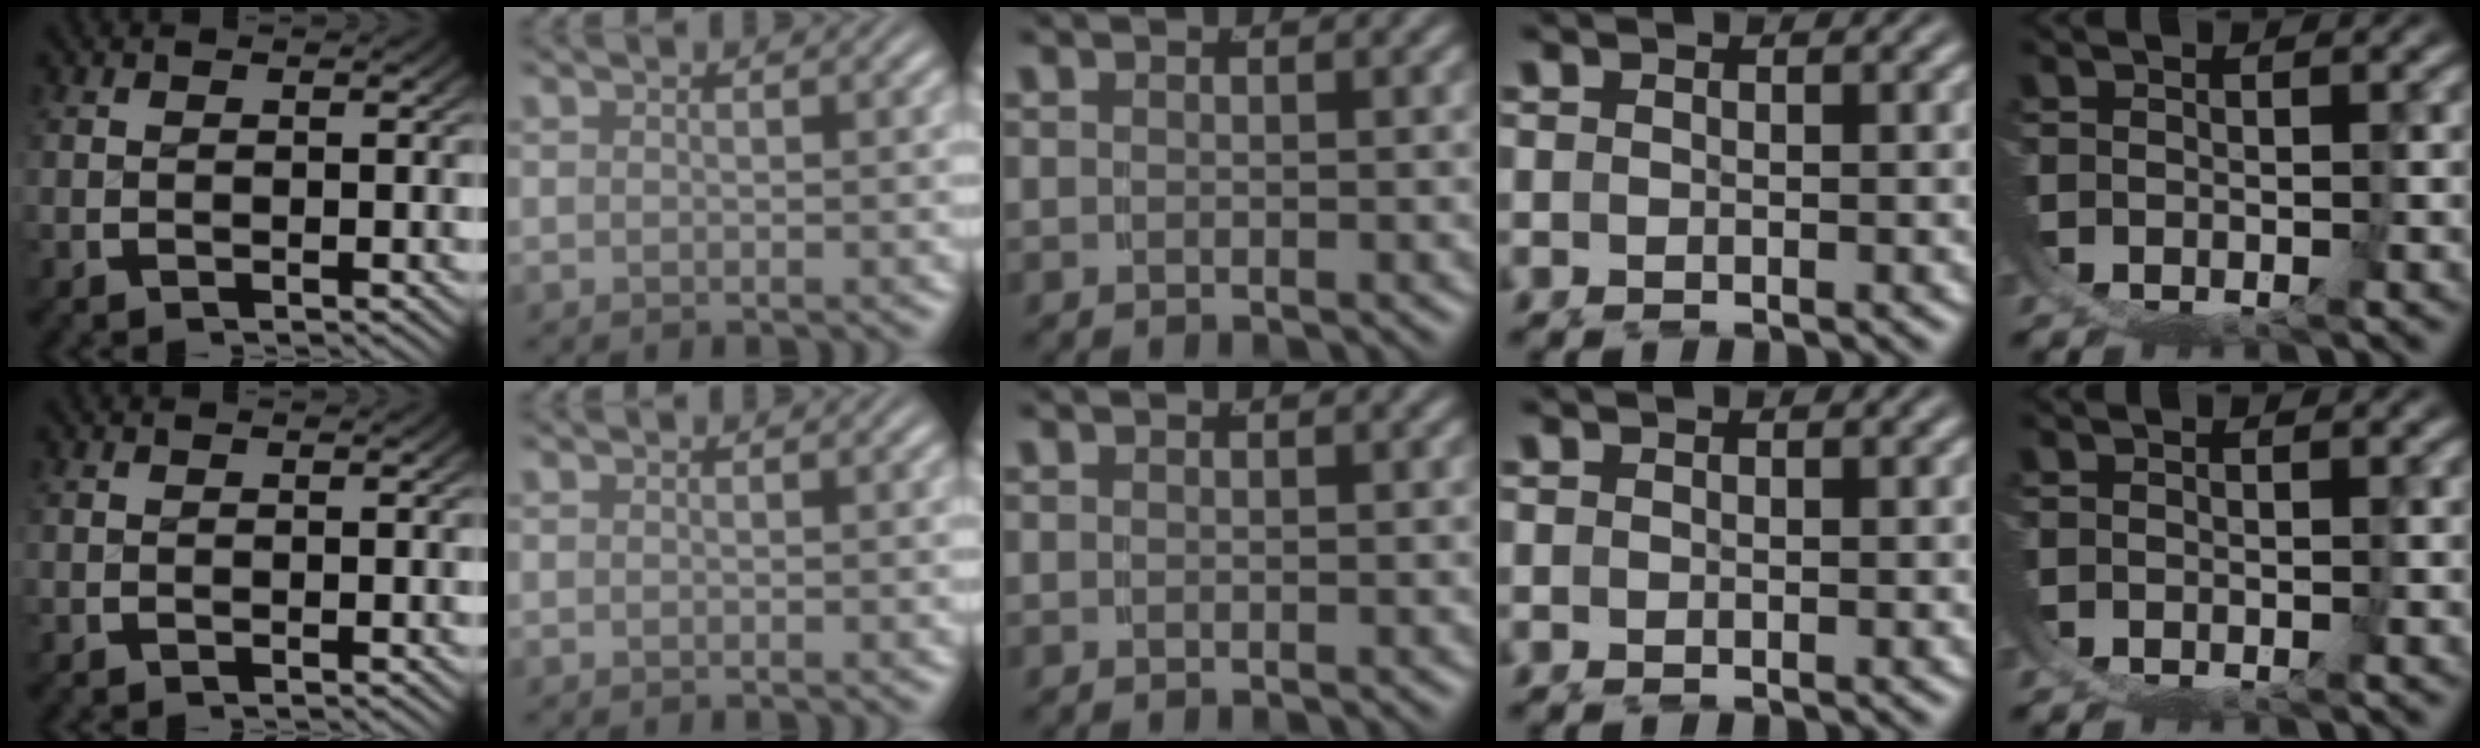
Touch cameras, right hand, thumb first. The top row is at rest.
{}